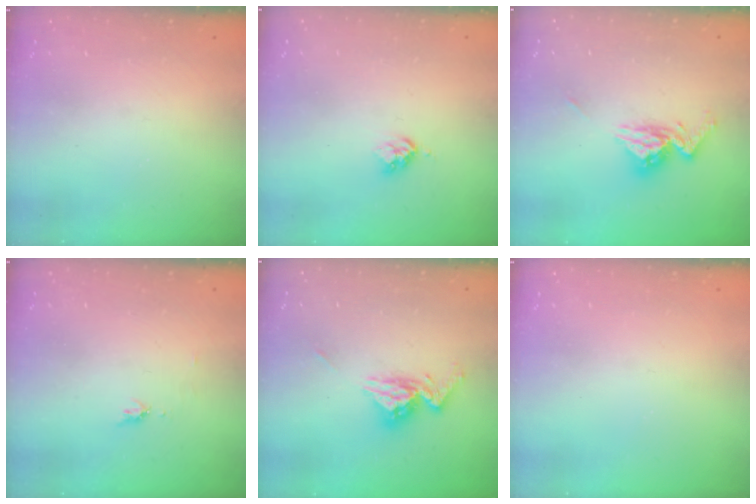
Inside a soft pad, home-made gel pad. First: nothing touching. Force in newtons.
{"total": 3.0, "press": 2.9, "slide": 0.4}
{"total": 10.6, "press": 10.6, "slide": 1.0}
{"total": 4.8, "press": 4.7, "slide": 0.6}
{"total": 10.6, "press": 10.6, "slide": 1.0}
{"total": 0.0}